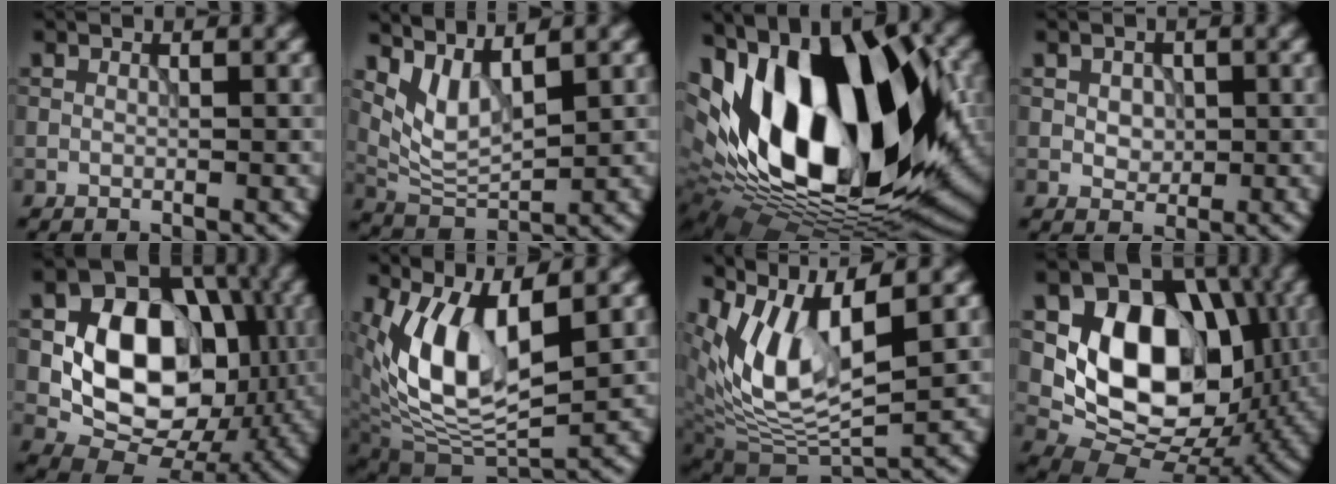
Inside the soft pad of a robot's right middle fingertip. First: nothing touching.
{"total": 4.4, "force": [2.4, 1.8, 3.2], "torque": [-0.071, -0.015, 0.051]}
{"total": 18.5, "force": [1.6, 10.0, 15.6], "torque": [-0.256, 0.003, 0.012]}
{"total": 1.9, "force": [0.2, 1.5, 1.2], "torque": [-0.025, 0.000, 0.000]}
{"total": 12.0, "force": [0.0, 8.8, 8.1], "torque": [-0.129, -0.001, -0.002]}
{"total": 8.6, "force": [2.0, 4.0, 7.4], "torque": [-0.150, -0.016, 0.038]}
{"total": 8.6, "force": [3.3, 3.3, 7.2], "torque": [-0.145, -0.009, 0.068]}
{"total": 11.7, "force": [1.4, 8.5, 7.9], "torque": [-0.129, -0.008, 0.022]}